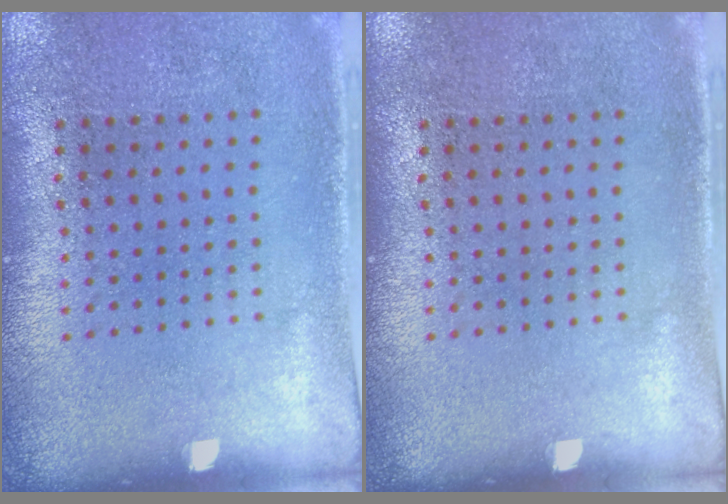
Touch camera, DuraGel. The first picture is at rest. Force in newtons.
{"total": 0.0}